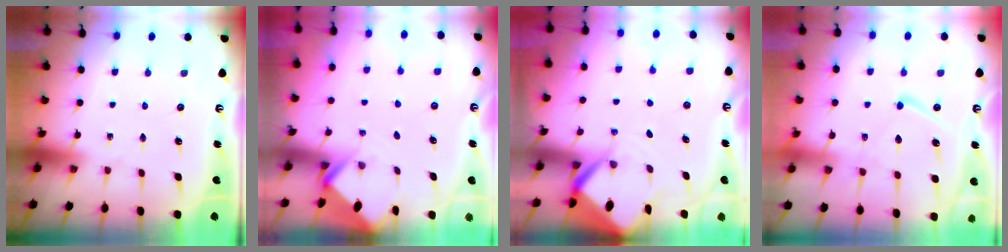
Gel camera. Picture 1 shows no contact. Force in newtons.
{"total": 2.7, "press": 2.7, "slide": 0.2}
{"total": 5.3, "press": 5.3, "slide": 0.5}
{"total": 11.2, "press": 11.1, "slide": 1.0}